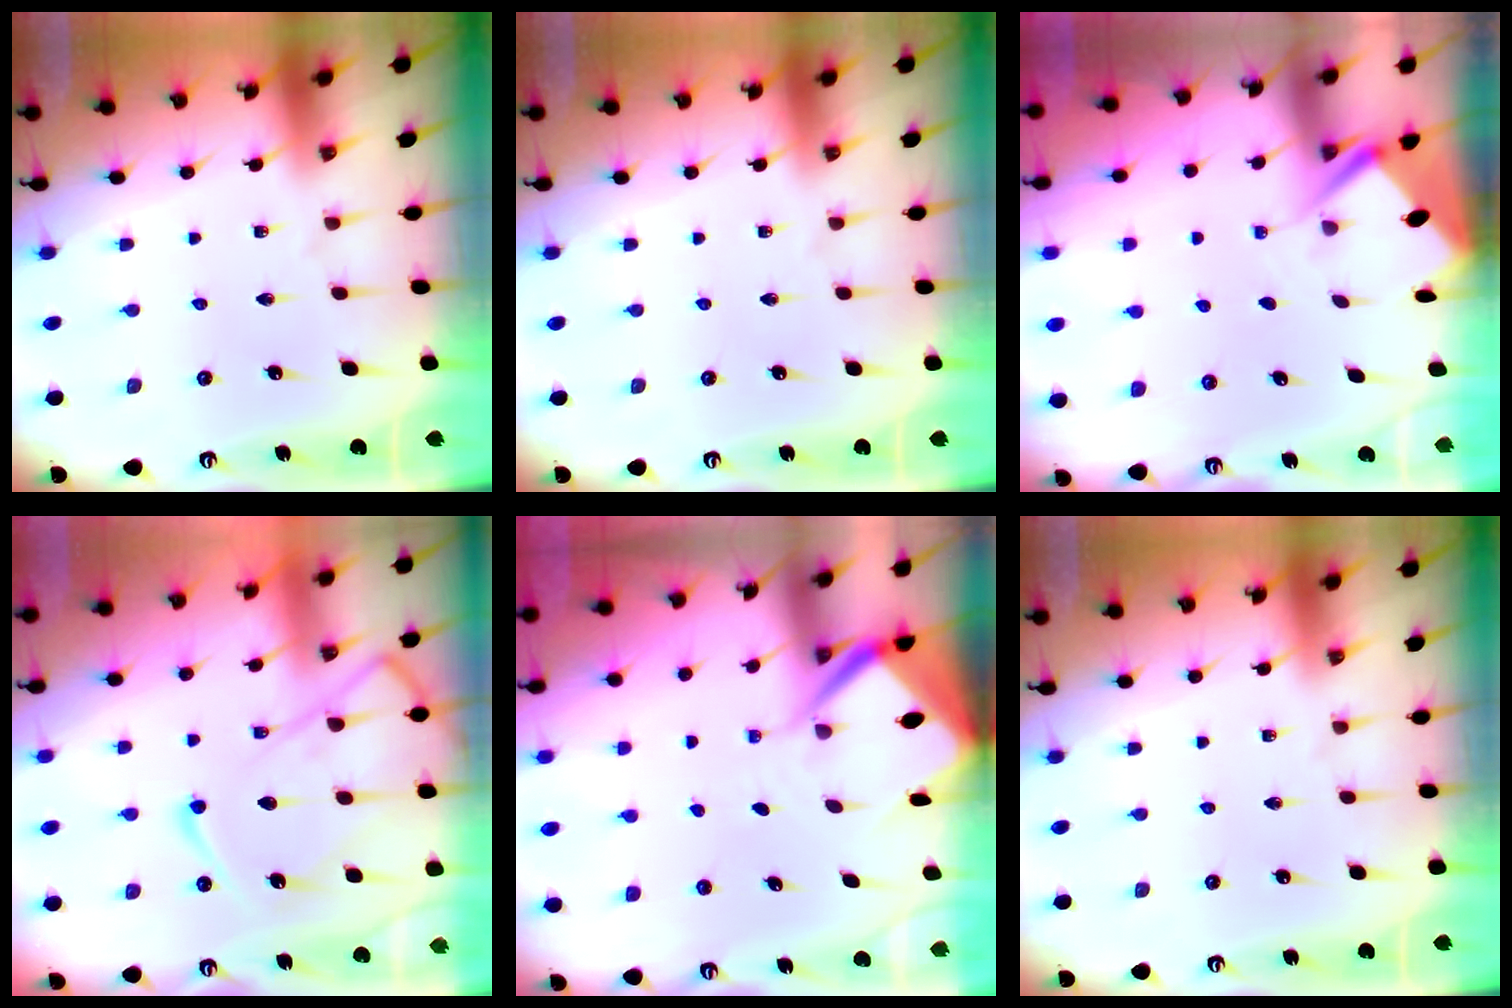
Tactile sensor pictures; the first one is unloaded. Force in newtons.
{"total": 0.0}
{"total": 3.0, "press": 2.9, "slide": 0.4}
{"total": 13.4, "press": 13.3, "slide": 1.6}
{"total": 6.0, "press": 6.0, "slide": 0.6}
{"total": 0.0}